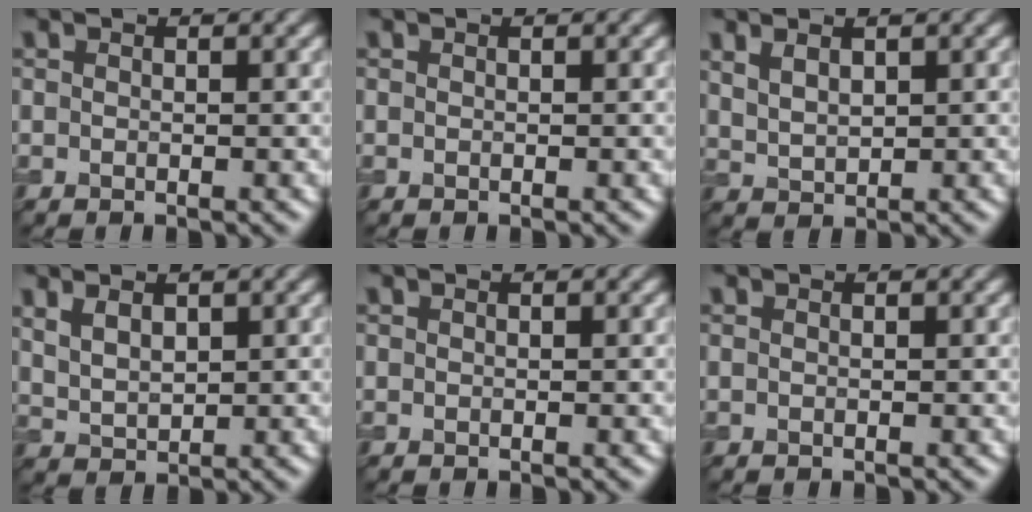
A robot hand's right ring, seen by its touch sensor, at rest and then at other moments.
{"total": 0.0}
{"total": 2.2, "force": [1.3, 1.0, 1.5], "torque": [-0.033, -0.002, 0.034]}
{"total": 2.6, "force": [1.4, 1.3, 1.7], "torque": [-0.039, -0.004, 0.035]}
{"total": 0.0}
{"total": 0.0}